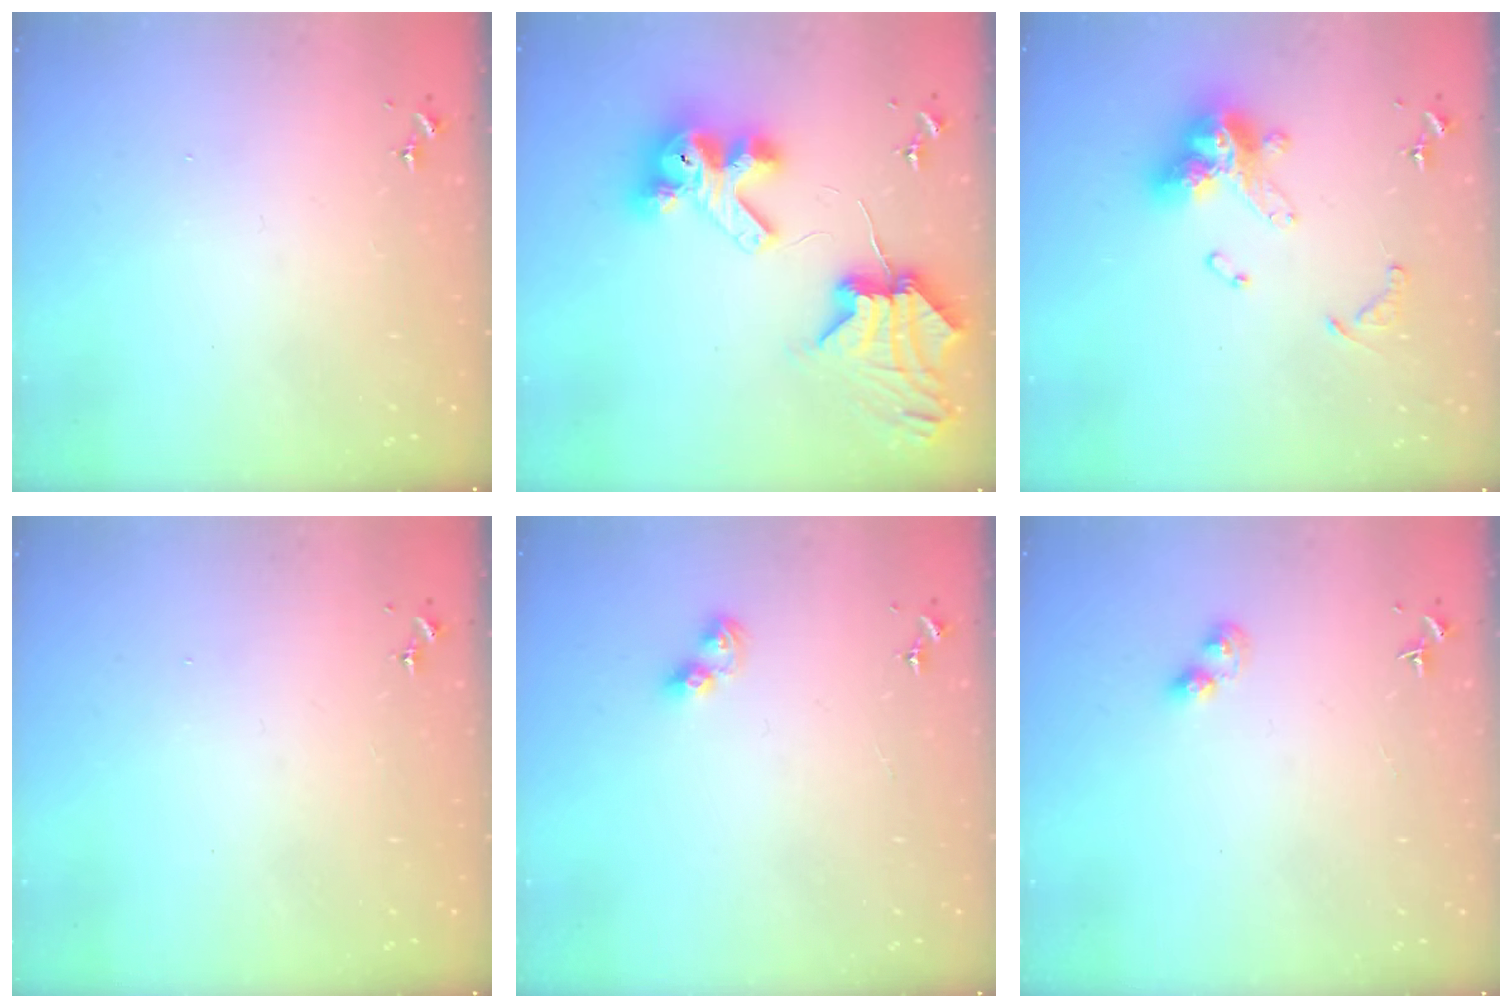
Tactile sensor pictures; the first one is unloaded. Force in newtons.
{"total": 12.6, "press": 12.5, "slide": 1.7}
{"total": 16.0, "press": 15.9, "slide": 1.8}
{"total": 0.0}
{"total": 5.9, "press": 5.9, "slide": 0.9}
{"total": 3.2, "press": 3.2, "slide": 0.4}